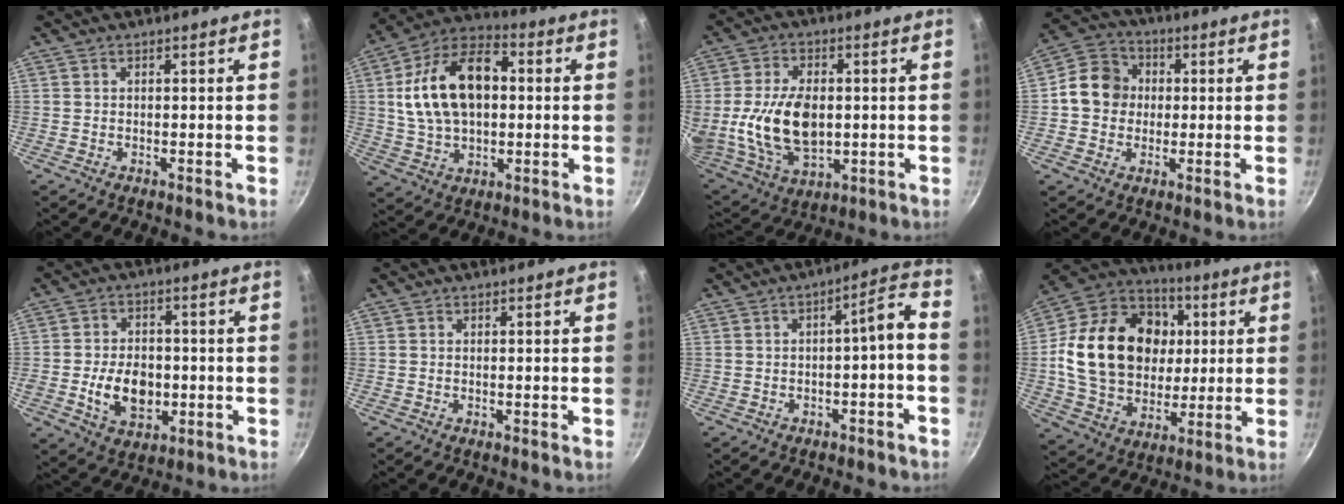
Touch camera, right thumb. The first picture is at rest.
{"total": 18.9, "force": [2.3, 12.0, 14.4], "torque": [-0.236, 0.026, 0.029]}
{"total": 17.1, "force": [-0.1, 10.8, 13.2], "torque": [-0.236, -0.008, 0.011]}
{"total": 9.7, "force": [0.3, 8.7, 4.4], "torque": [-0.044, 0.017, -0.017]}
{"total": 10.2, "force": [-1.8, 7.2, 7.0], "torque": [-0.092, 0.009, -0.025]}
{"total": 0.0}
{"total": 6.0, "force": [-2.0, 1.6, 5.5], "torque": [-0.084, 0.046, -0.017]}
{"total": 25.8, "force": [3.5, 19.6, 16.3], "torque": [-0.268, 0.015, 0.065]}